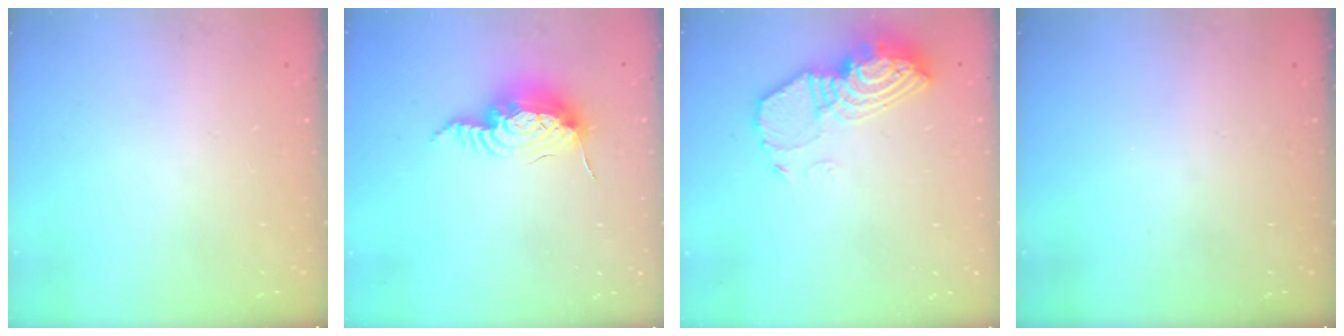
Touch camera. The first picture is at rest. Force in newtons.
{"total": 15.0, "press": 14.9, "slide": 0.9}
{"total": 12.9, "press": 12.8, "slide": 0.9}
{"total": 0.0}